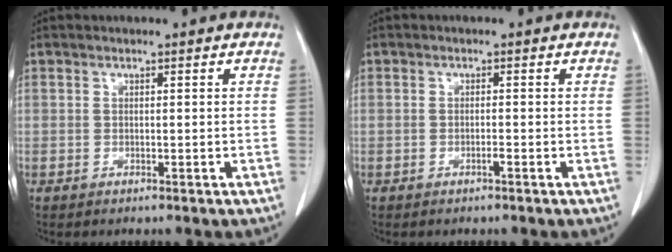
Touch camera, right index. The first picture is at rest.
{"total": 0.7, "force": [-0.4, 0.0, 0.6], "torque": [-0.012, 0.001, -0.006]}